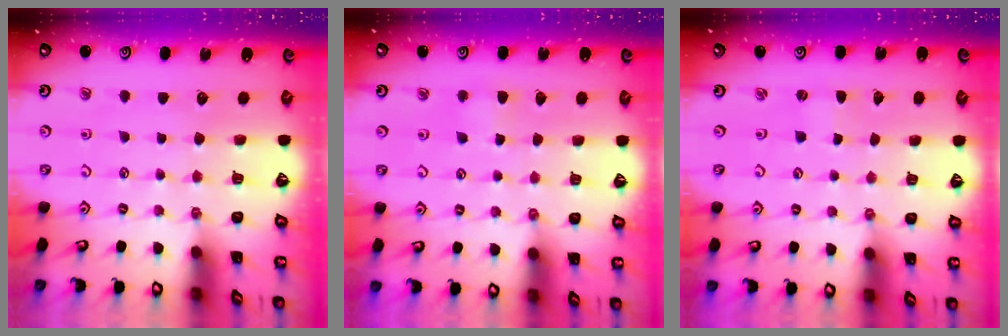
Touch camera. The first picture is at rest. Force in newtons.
{"total": 3.7, "press": 3.6, "slide": 0.5}
{"total": 0.0}